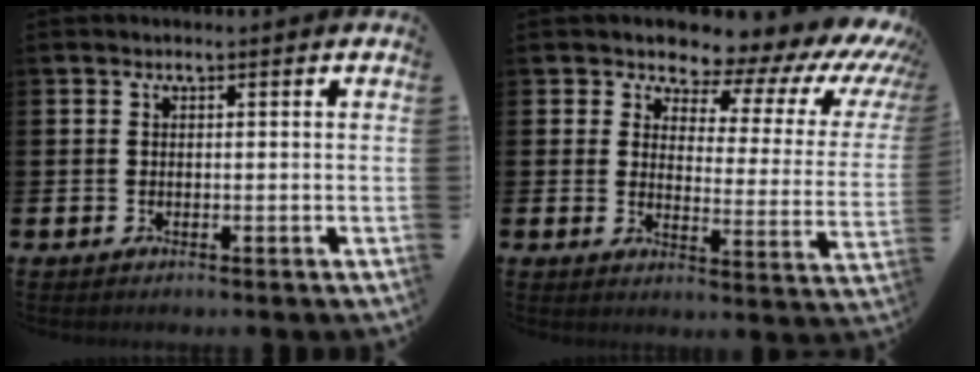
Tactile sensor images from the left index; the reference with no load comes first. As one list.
[{"total": 5.6, "force": [4.8, 2.5, 1.3], "torque": [-0.027, -0.059, 0.069]}]